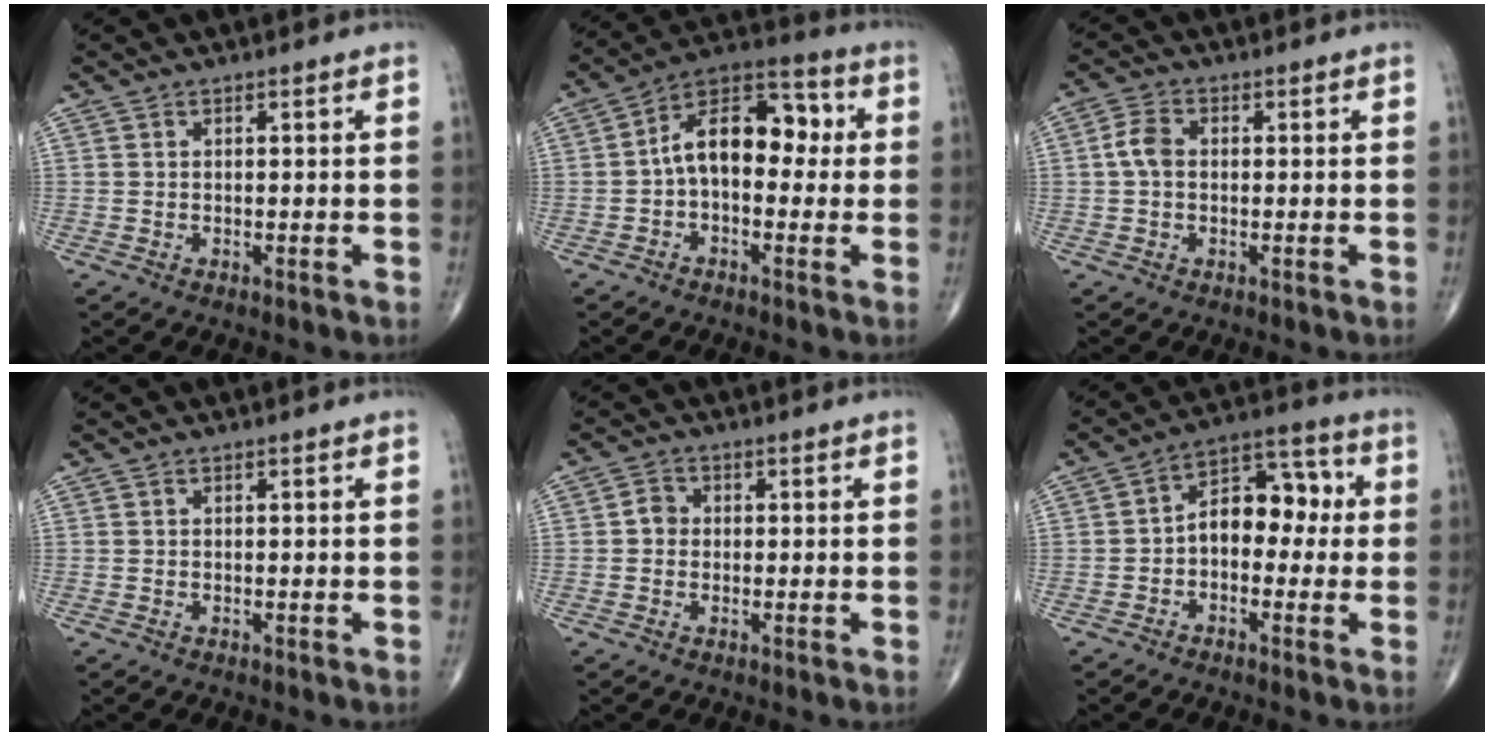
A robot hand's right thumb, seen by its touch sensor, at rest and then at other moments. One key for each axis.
{"total": 13.3, "fx": 0.4, "fy": 7.8, "fz": 10.7, "tx": -0.140, "ty": 0.045, "tz": -0.010}
{"total": 4.0, "fx": 0.1, "fy": 2.7, "fz": 2.9, "tx": -0.060, "ty": 0.012, "tz": -0.005}
{"total": 0.0}
{"total": 2.5, "fx": -0.1, "fy": 2.3, "fz": 1.1, "tx": -0.007, "ty": 0.006, "tz": -0.008}
{"total": 10.6, "fx": -0.3, "fy": 6.9, "fz": 8.0, "tx": -0.086, "ty": 0.042, "tz": -0.021}